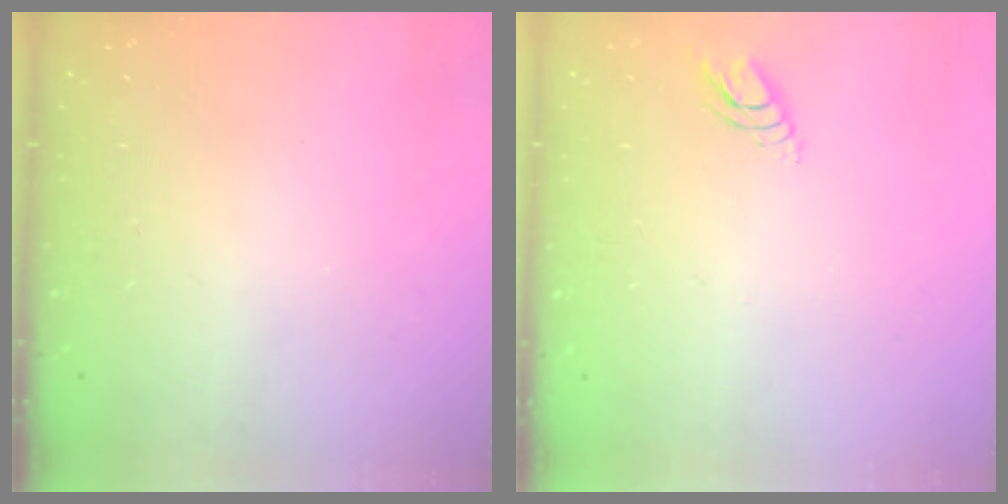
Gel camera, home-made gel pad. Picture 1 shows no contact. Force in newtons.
{"total": 4.0, "press": 4.0, "slide": 0.3}